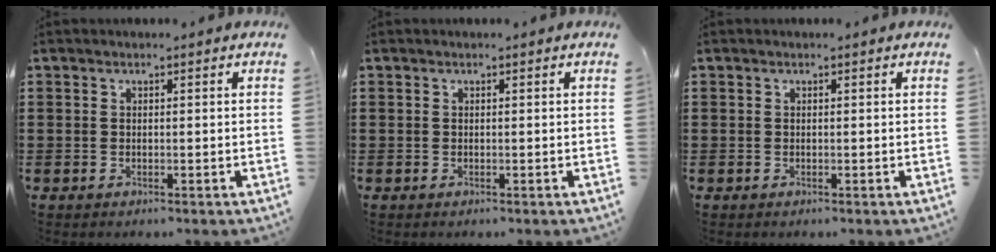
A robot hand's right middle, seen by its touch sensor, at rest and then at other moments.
{"total": 0.0}
{"total": 0.0}